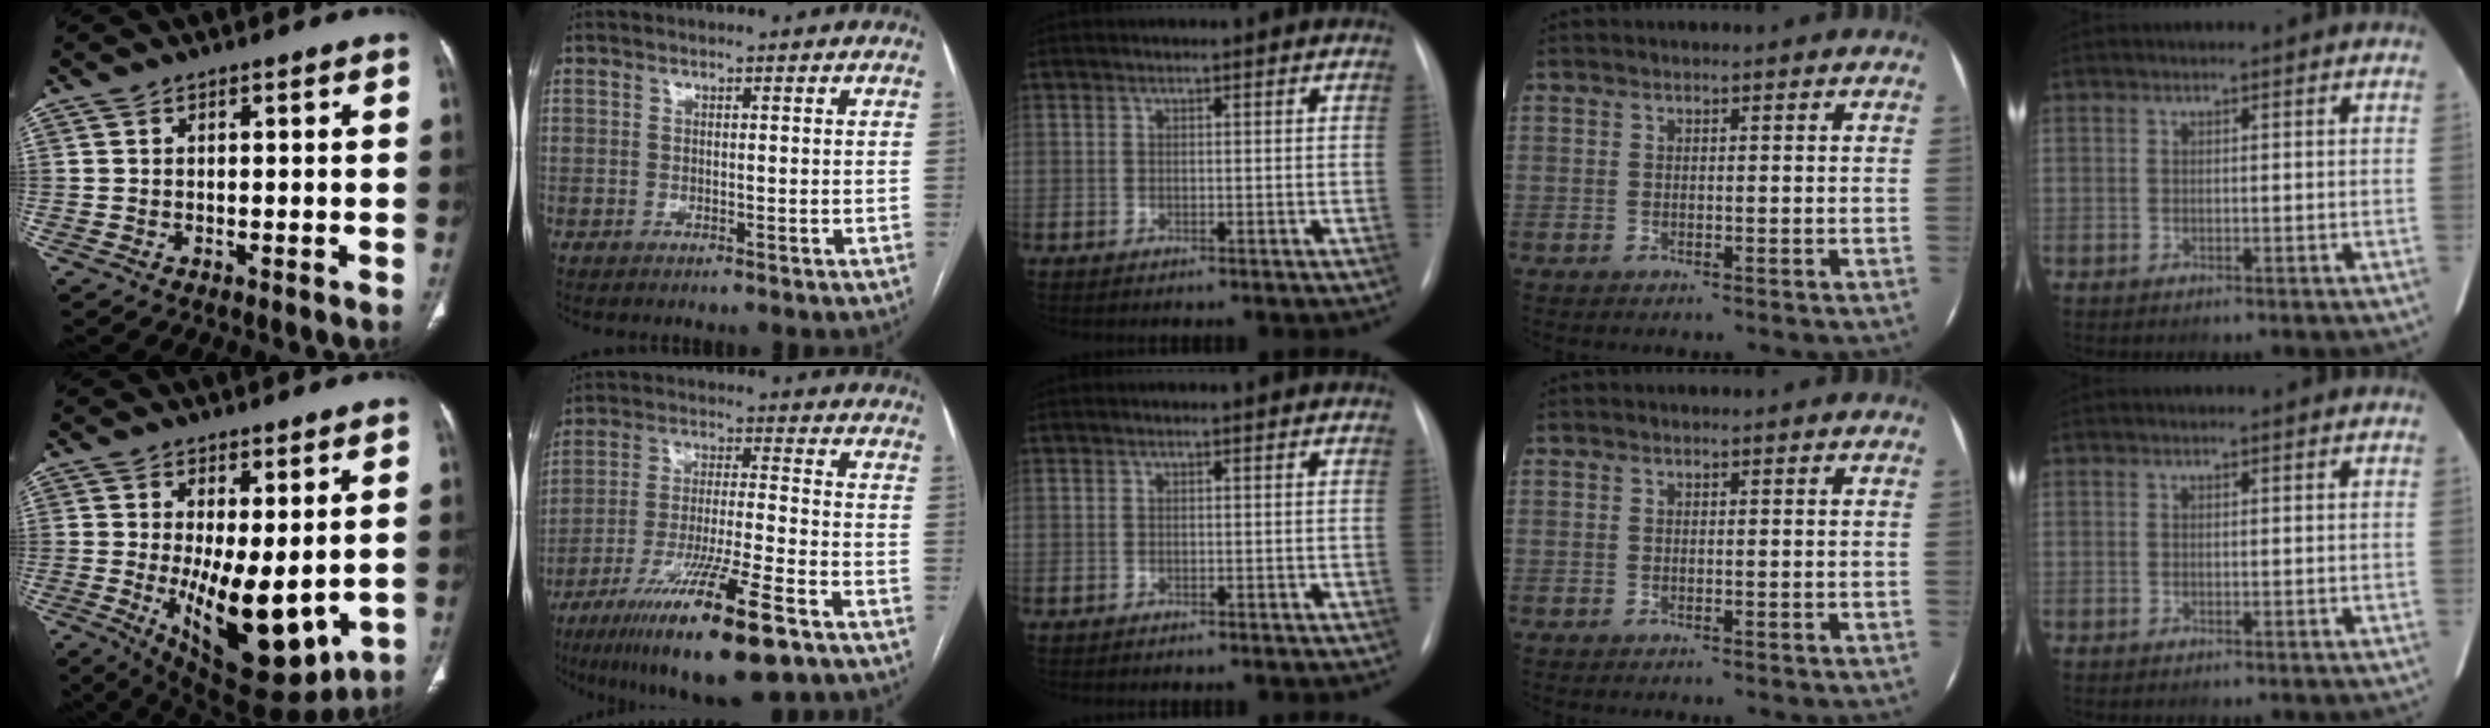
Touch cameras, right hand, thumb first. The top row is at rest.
{"thumb": {"total": 16.0, "force": [-1.6, 6.7, 14.4], "torque": [-0.212, -0.035, -0.001]}, "index": {"total": 17.9, "force": [-10.8, 1.3, 14.2], "torque": [-0.250, -0.043, -0.187]}}